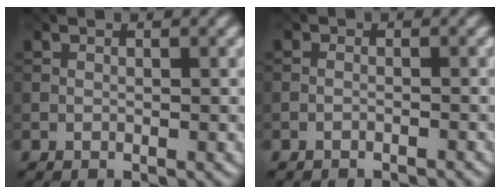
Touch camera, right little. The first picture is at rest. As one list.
[{"total": 1.3, "force": [-1.2, 0.3, 0.2], "torque": [-0.001, -0.001, -0.024]}]